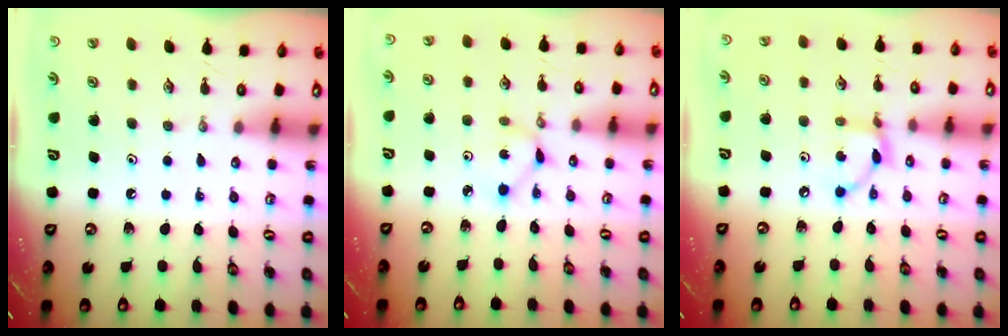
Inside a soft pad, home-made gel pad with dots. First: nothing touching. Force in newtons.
{"total": 1.9, "press": 1.9, "slide": 0.1}
{"total": 6.8, "press": 6.8, "slide": 0.2}